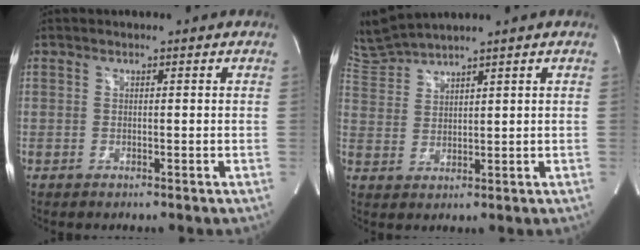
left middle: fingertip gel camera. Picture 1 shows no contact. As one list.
[{"total": 5.5, "force": [5.3, -1.1, 0.9], "torque": [-0.036, 0.003, 0.119]}]